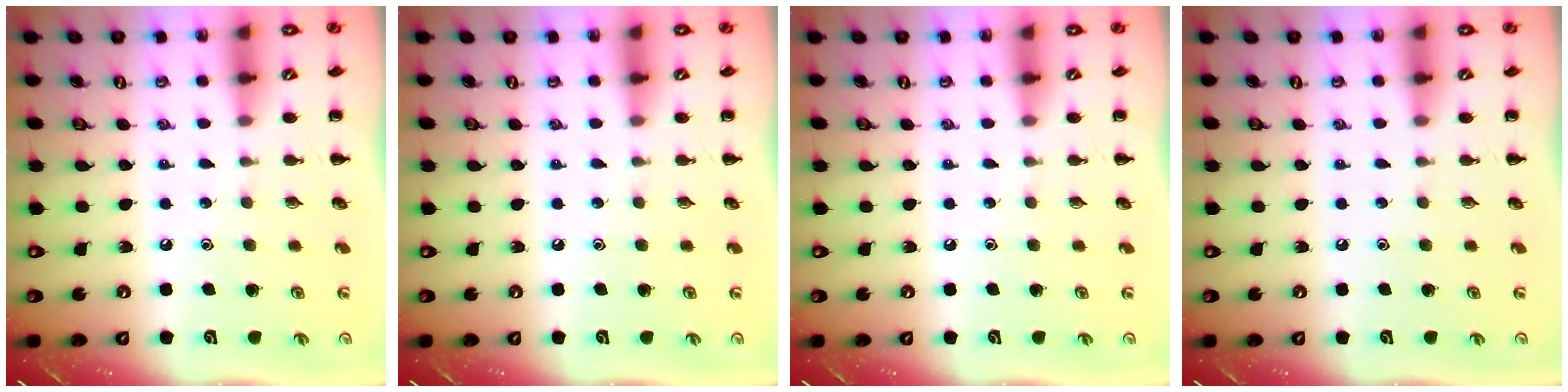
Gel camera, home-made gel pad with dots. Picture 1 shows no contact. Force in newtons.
{"total": 0.0}
{"total": 0.0}
{"total": 0.0}